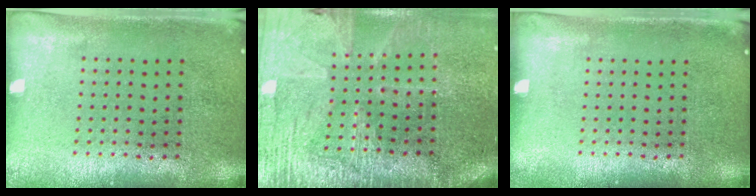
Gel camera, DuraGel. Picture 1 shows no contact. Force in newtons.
{"total": 3.4, "press": 3.2, "slide": 1.1}
{"total": 0.0}